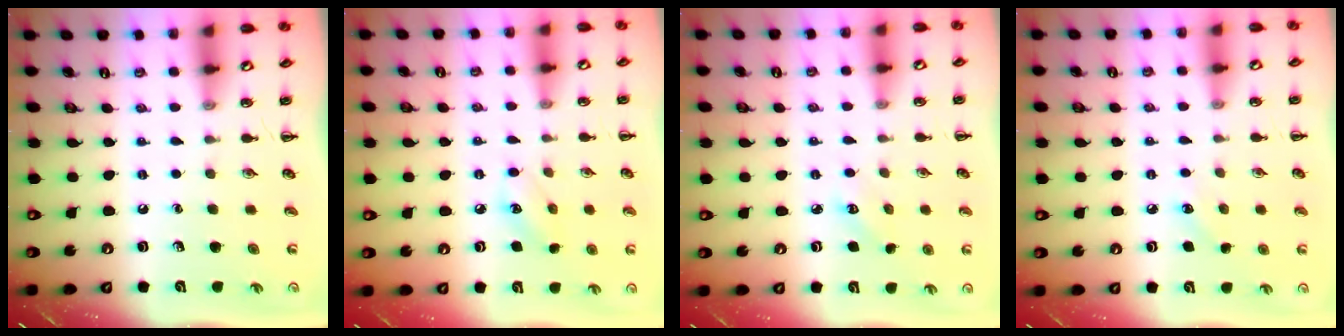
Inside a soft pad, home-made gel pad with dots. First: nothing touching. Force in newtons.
{"total": 6.3, "press": 6.2, "slide": 1.4}
{"total": 2.3, "press": 2.2, "slide": 0.6}
{"total": 5.6, "press": 5.4, "slide": 1.6}